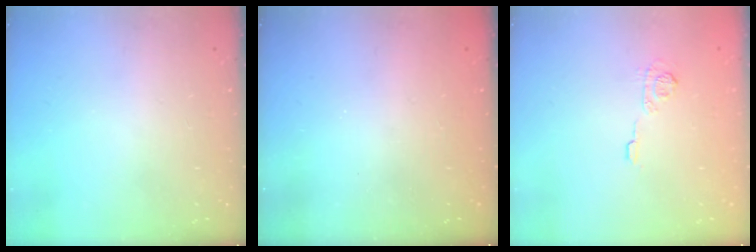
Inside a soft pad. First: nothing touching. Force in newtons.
{"total": 2.4, "press": 2.3, "slide": 0.7}
{"total": 6.7, "press": 6.7, "slide": 0.3}